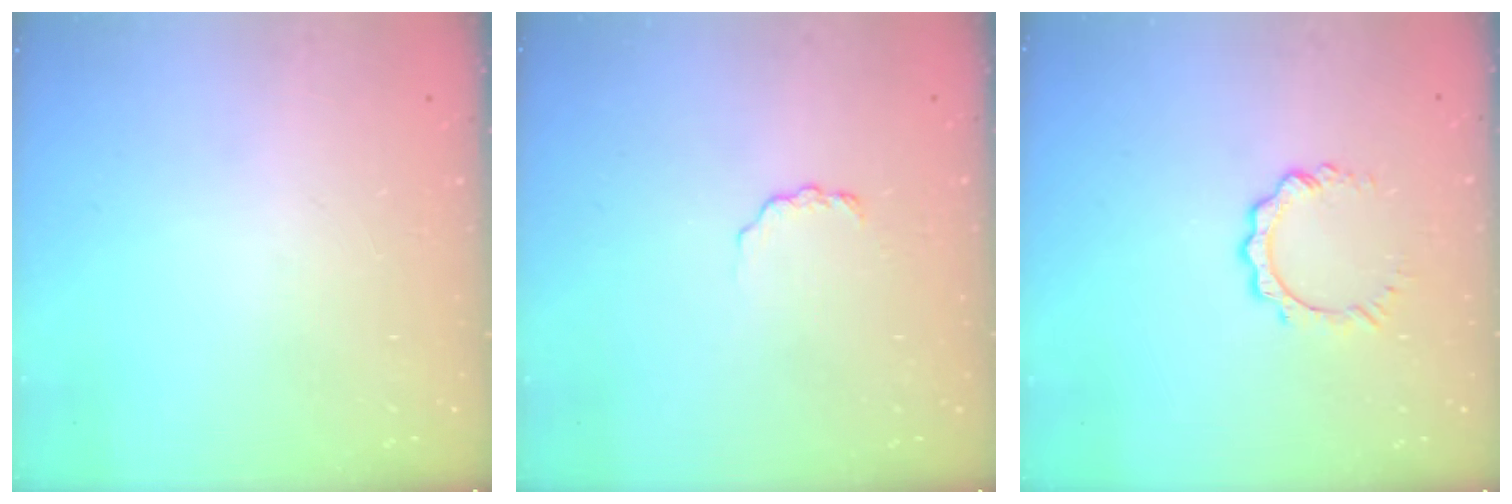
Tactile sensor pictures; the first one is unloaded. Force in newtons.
{"total": 2.6, "press": 2.6, "slide": 0.3}
{"total": 5.9, "press": 5.9, "slide": 0.5}